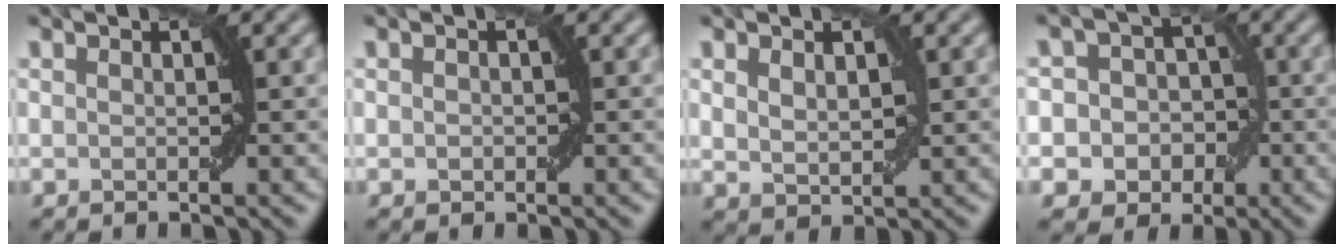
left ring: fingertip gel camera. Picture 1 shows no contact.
{"total": 0.6, "force": [0.0, 0.5, 0.4], "torque": [-0.002, 0.000, 0.000]}
{"total": 2.0, "force": [0.8, 1.2, 1.3], "torque": [-0.024, -0.003, 0.022]}
{"total": 6.7, "force": [-0.8, 6.3, 2.2], "torque": [-0.017, 0.035, -0.052]}